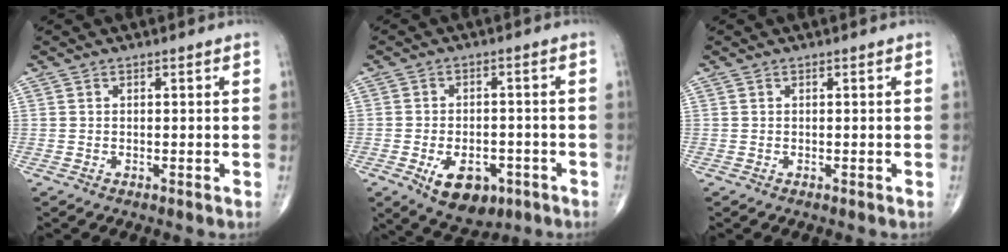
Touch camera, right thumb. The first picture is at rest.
{"total": 8.8, "force": [-3.6, 5.4, 6.0], "torque": [-0.076, 0.009, -0.042]}
{"total": 0.0}